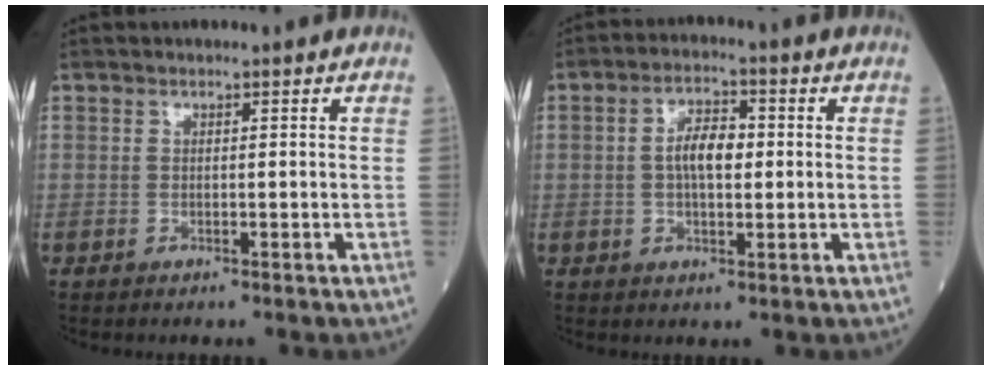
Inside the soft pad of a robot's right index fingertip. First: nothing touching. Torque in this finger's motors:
{"motor_torque": [0.10, 0.01, 0.13, 0.10]}